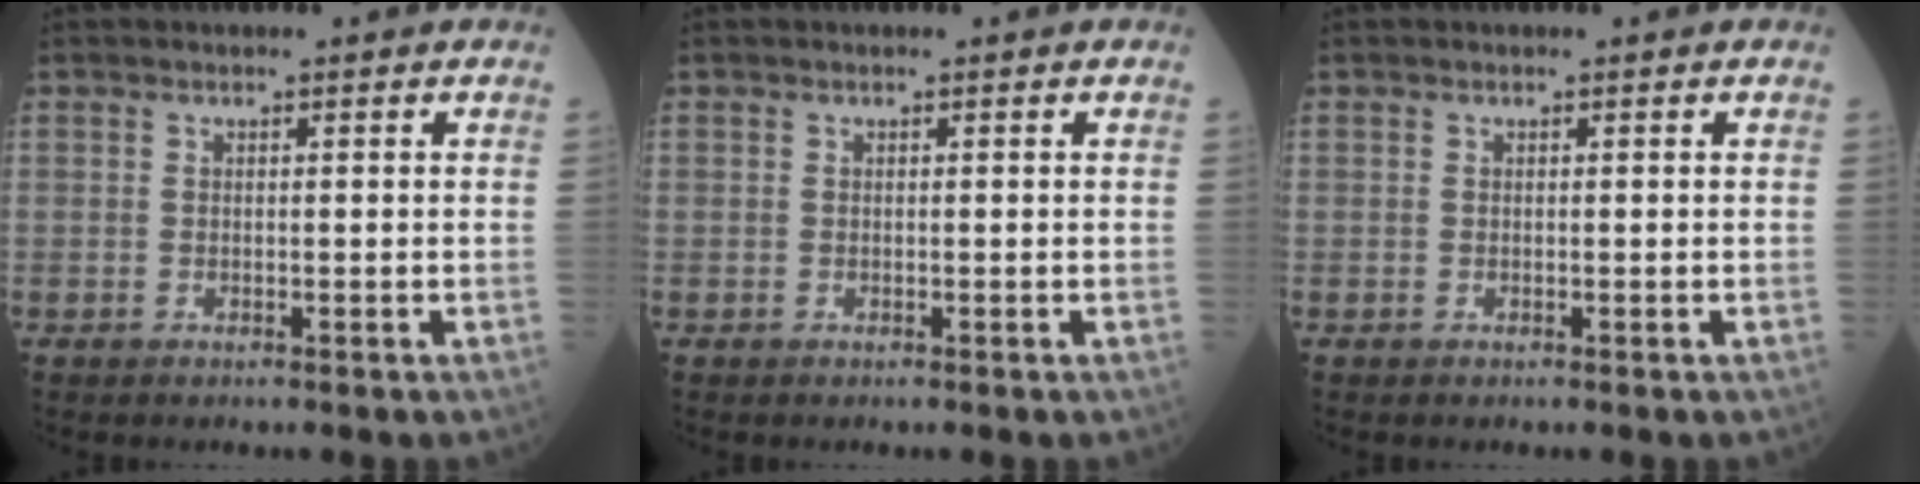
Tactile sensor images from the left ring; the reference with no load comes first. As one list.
[{"total": 0.0}, {"total": 0.0}]